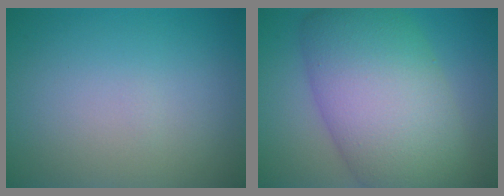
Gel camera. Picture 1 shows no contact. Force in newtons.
{"total": 12.2, "press": 12.1, "slide": 0.8}